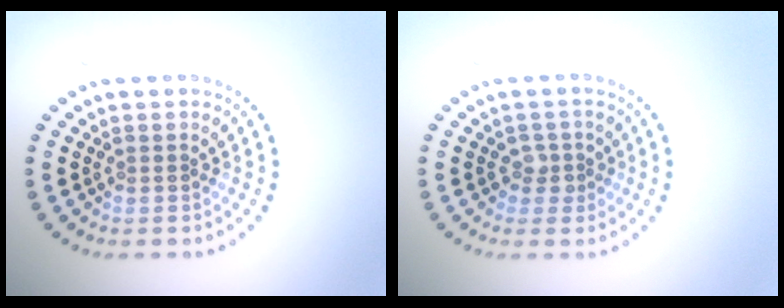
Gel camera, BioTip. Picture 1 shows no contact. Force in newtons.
{"total": 1.3, "press": 1.1, "slide": 0.6}